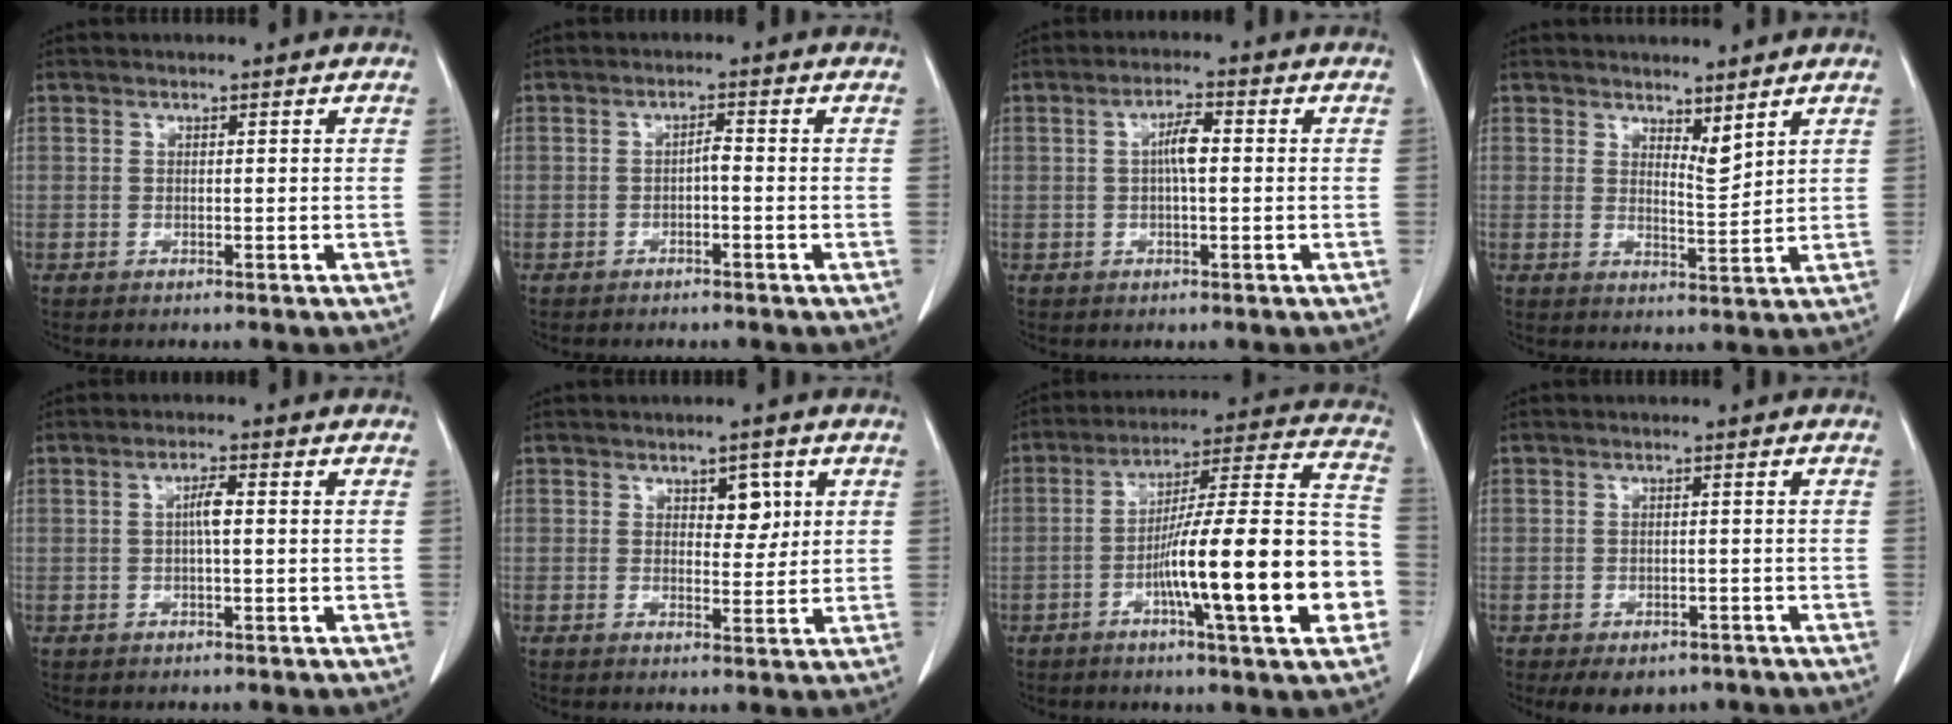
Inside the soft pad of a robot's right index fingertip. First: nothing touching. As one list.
[{"total": 1.4, "force": [-0.3, 0.3, 1.3], "torque": [-0.018, 0.005, -0.004]}, {"total": 3.8, "force": [0.3, 0.8, 3.7], "torque": [-0.069, 0.008, 0.004]}, {"total": 3.5, "force": [2.8, 0.9, 1.9], "torque": [-0.034, -0.015, 0.054]}, {"total": 2.4, "force": [0.1, 0.3, 2.4], "torque": [-0.046, 0.003, 0.002]}, {"total": 3.7, "force": [1.7, 2.1, 2.6], "torque": [-0.028, 0.002, 0.027]}, {"total": 21.3, "force": [-5.9, 1.5, 20.4], "torque": [-0.262, 0.016, -0.086]}, {"total": 7.1, "force": [-5.2, 3.9, 2.9], "torque": [-0.031, 0.001, -0.067]}]